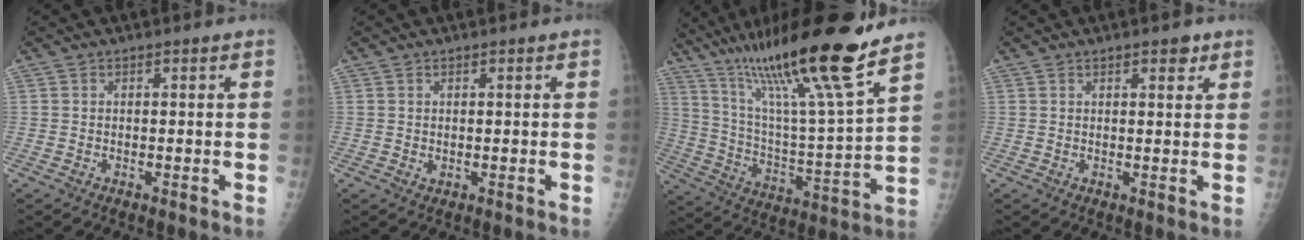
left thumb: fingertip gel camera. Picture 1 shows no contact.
{"total": 0.7, "force": [0.2, 0.4, 0.6], "torque": [-0.008, -0.004, 0.008]}
{"total": 25.0, "force": [17.5, 1.5, 17.8], "torque": [-0.290, -0.059, 0.309]}
{"total": 2.5, "force": [1.6, 1.0, 1.6], "torque": [-0.014, -0.008, 0.021]}